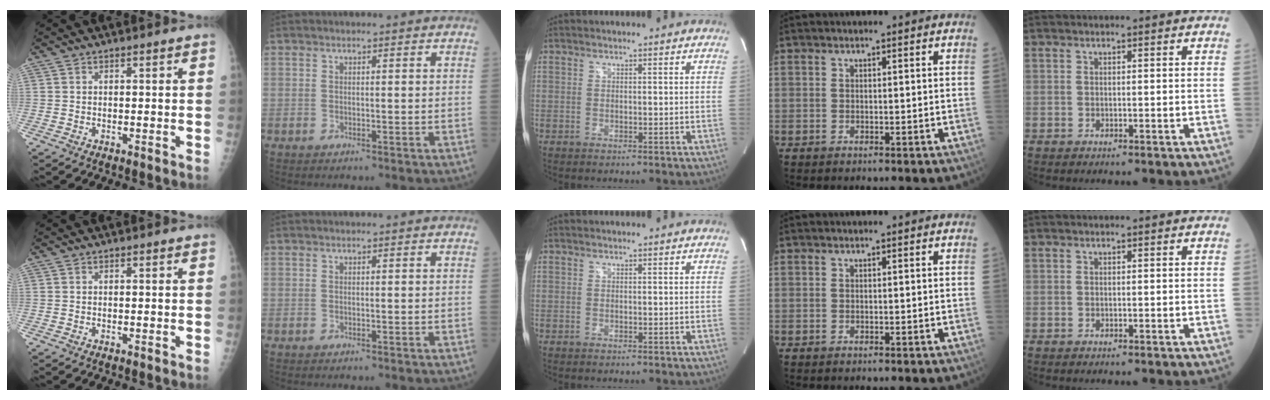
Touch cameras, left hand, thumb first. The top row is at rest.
{}